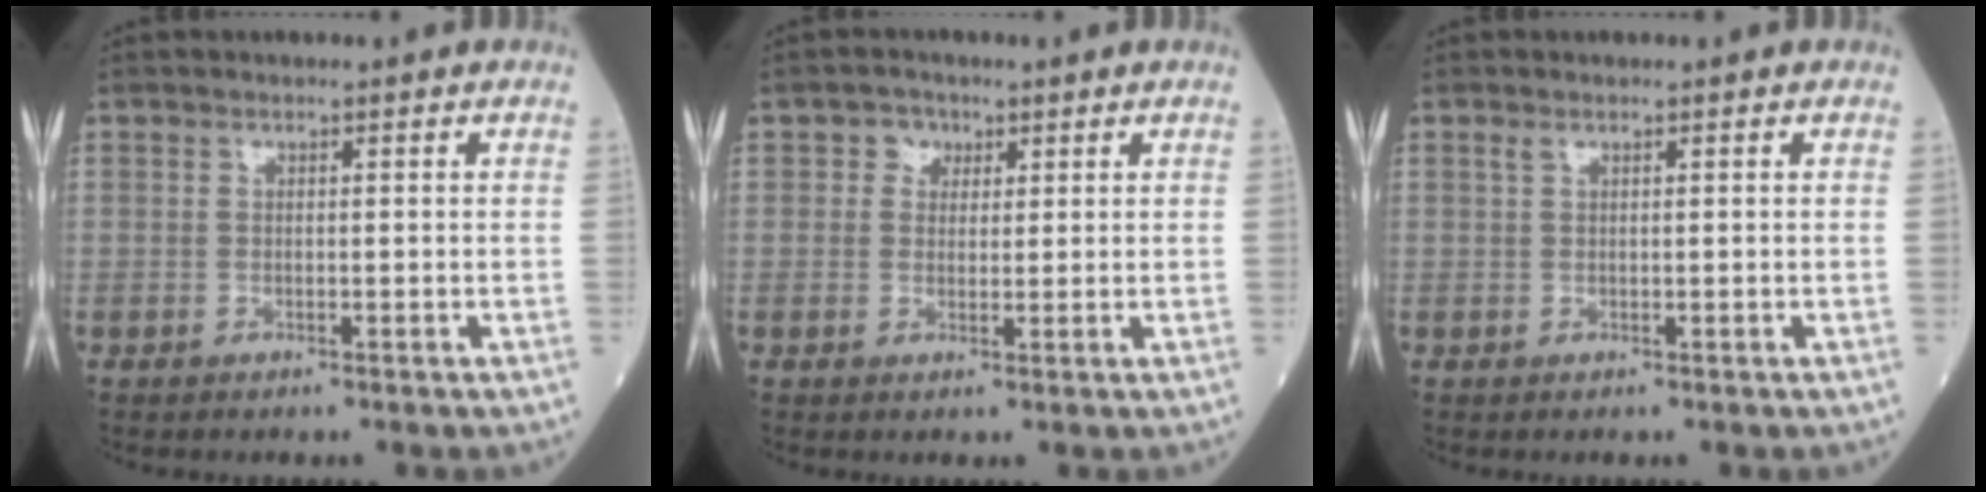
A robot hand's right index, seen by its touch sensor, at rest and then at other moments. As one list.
[{"total": 2.5, "force": [1.1, 2.1, 0.7], "torque": [-0.008, 0.004, 0.012]}, {"total": 0.7, "force": [0.5, 0.3, 0.5], "torque": [-0.015, 0.010, 0.010]}]